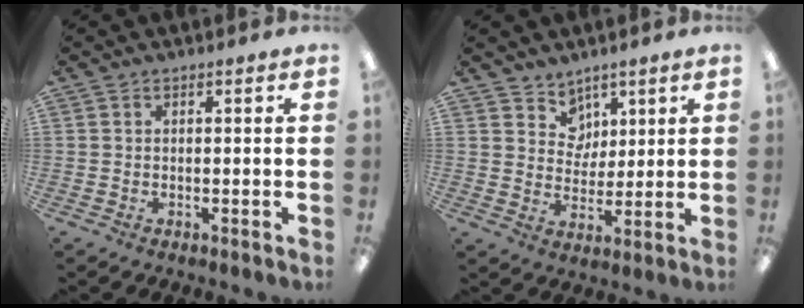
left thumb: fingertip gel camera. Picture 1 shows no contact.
{"total": 6.6, "force": [4.6, 4.8, -0.1], "torque": [-0.004, -0.033, 0.086]}